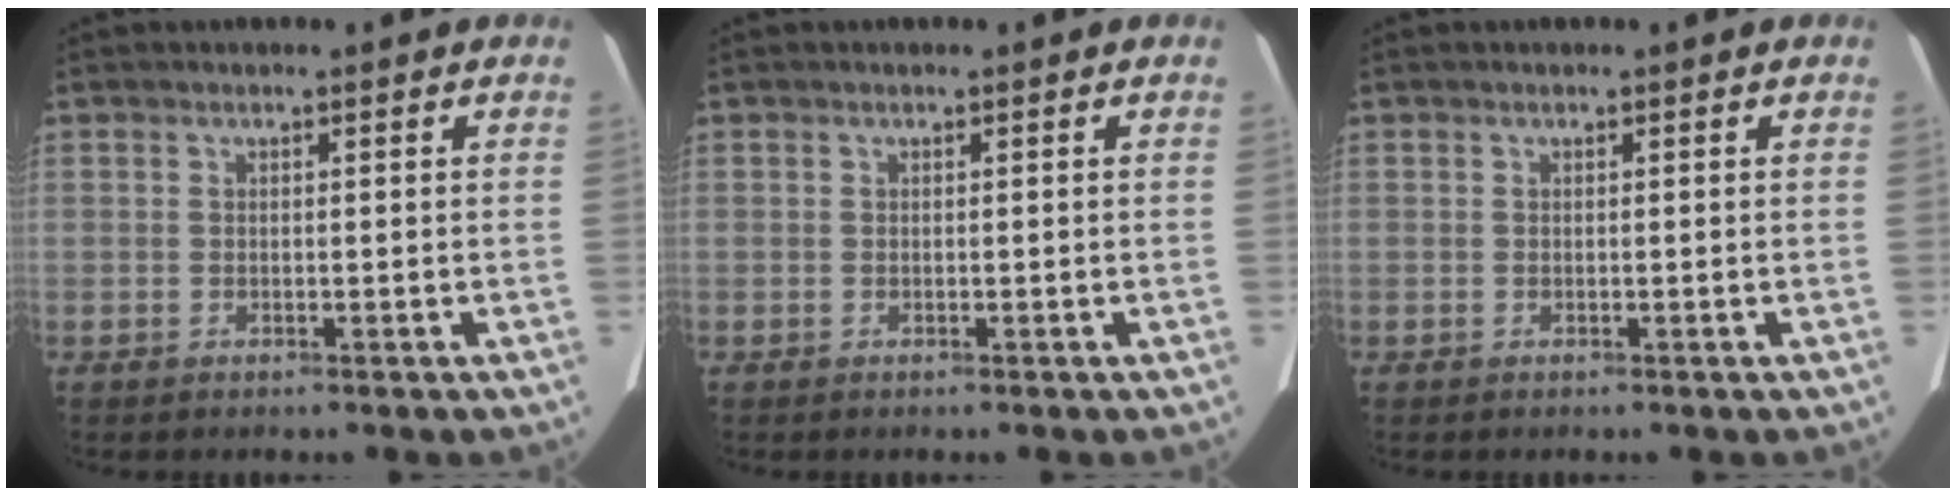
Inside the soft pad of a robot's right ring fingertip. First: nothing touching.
{"total": 0.0}
{"total": 0.0}